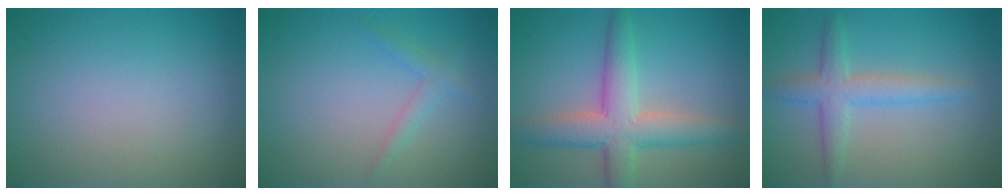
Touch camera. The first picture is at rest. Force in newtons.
{"total": 1.4, "press": 1.4, "slide": 0.1}
{"total": 5.7, "press": 5.7, "slide": 0.2}
{"total": 3.2, "press": 3.2, "slide": 0.1}